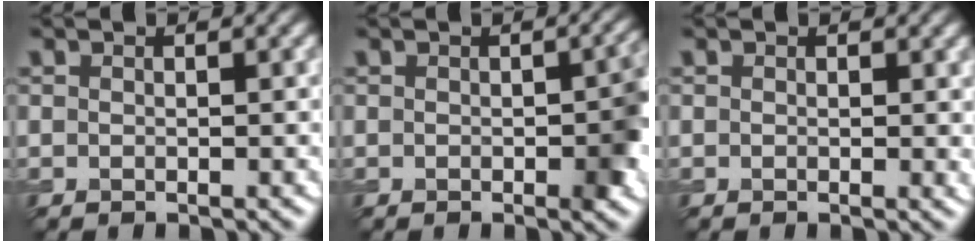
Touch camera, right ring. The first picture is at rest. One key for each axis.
{"total": 3.3, "fx": -0.6, "fy": 1.1, "fz": 3.1, "tx": -0.038, "ty": 0.000, "tz": -0.008}
{"total": 1.1, "fx": 0.4, "fy": 0.4, "fz": 1.0, "tx": -0.011, "ty": 0.000, "tz": 0.006}